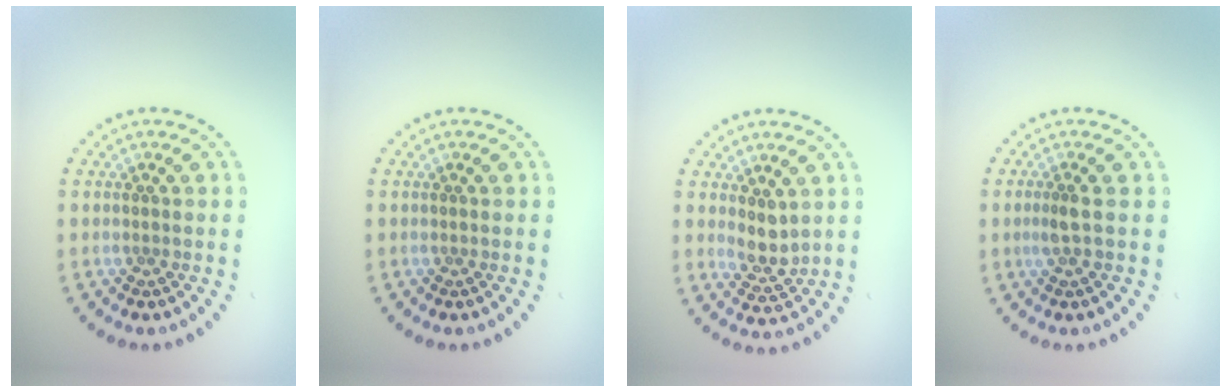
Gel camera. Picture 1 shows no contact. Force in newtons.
{"total": 0.0}
{"total": 2.4, "press": 2.0, "slide": 1.3}
{"total": 1.5, "press": 1.2, "slide": 0.9}